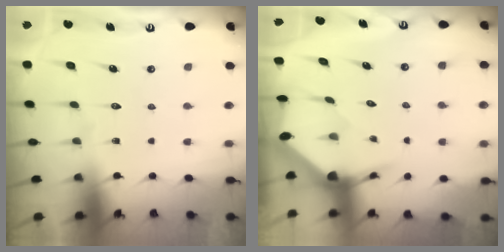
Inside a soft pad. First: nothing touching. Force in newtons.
{"total": 3.4, "press": 3.4, "slide": 0.5}